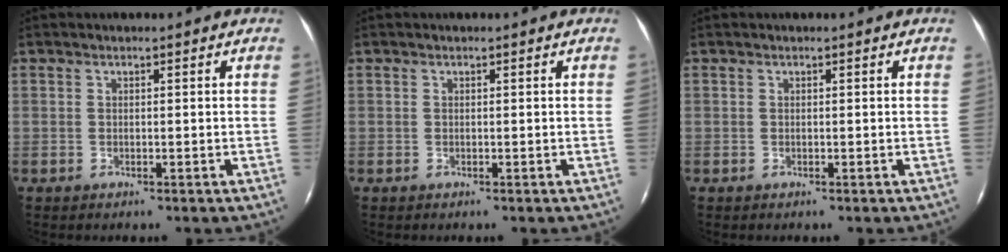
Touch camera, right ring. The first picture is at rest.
{"total": 0.0}
{"total": 0.0}